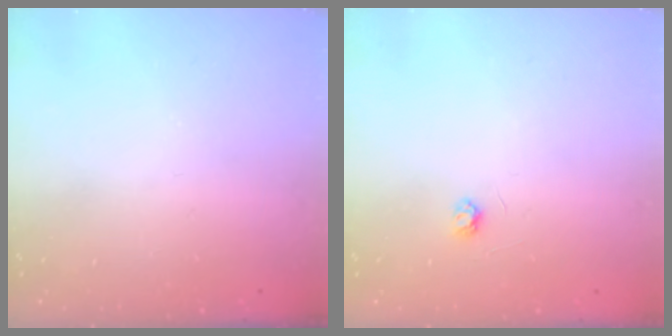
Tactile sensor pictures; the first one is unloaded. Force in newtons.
{"total": 2.6, "press": 2.6, "slide": 0.3}